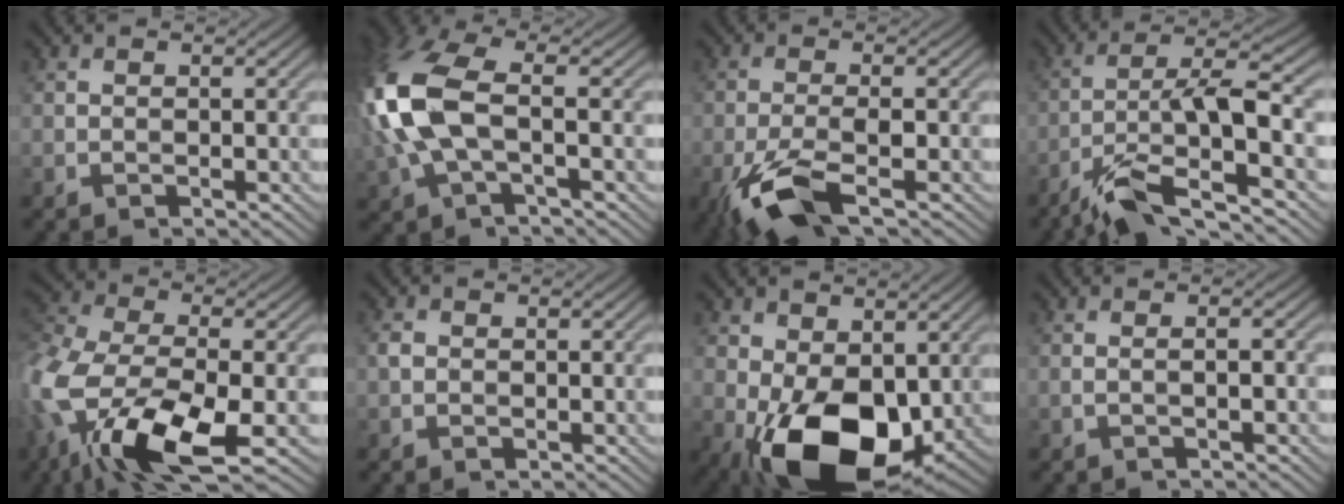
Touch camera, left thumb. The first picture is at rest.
{"total": 11.4, "force": [-0.5, 5.5, 10.0], "torque": [-0.266, 0.011, -0.017]}
{"total": 7.1, "force": [-4.1, 1.9, 5.5], "torque": [-0.114, -0.007, -0.088]}
{"total": 10.7, "force": [-5.5, 2.6, 8.8], "torque": [-0.156, 0.005, -0.105]}
{"total": 15.5, "force": [-6.6, 7.1, 12.0], "torque": [-0.305, -0.038, -0.127]}
{"total": 1.1, "force": [0.0, 1.0, 0.5], "torque": [-0.013, 0.002, -0.002]}
{"total": 14.5, "force": [-3.1, 8.6, 11.3], "torque": [-0.202, -0.026, -0.041]}
{"total": 1.3, "force": [-0.3, 0.1, 1.3], "torque": [-0.021, 0.005, -0.008]}